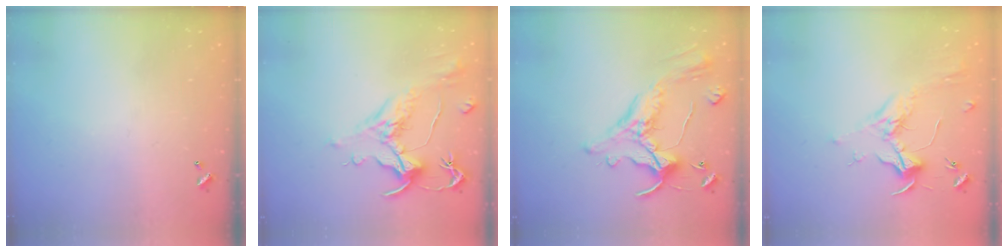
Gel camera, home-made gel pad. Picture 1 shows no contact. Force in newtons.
{"total": 1.6, "press": 0.7, "slide": 1.5}
{"total": 2.5, "press": 2.2, "slide": 1.2}
{"total": 1.8, "press": 1.6, "slide": 0.7}